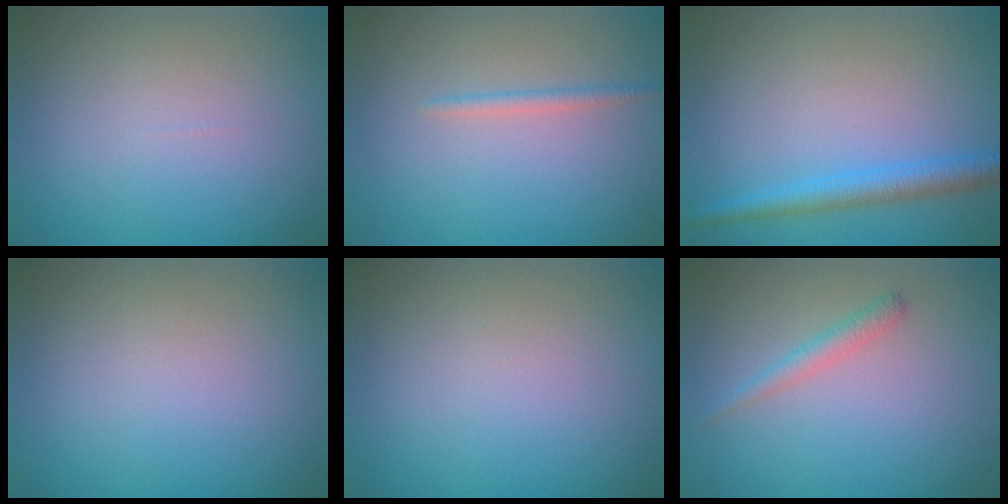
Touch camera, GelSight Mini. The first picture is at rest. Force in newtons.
{"total": 1.0, "press": 1.0, "slide": 0.1}
{"total": 2.9, "press": 2.9, "slide": 0.1}
{"total": 0.0}
{"total": 0.0}
{"total": 1.4, "press": 1.4, "slide": 0.2}